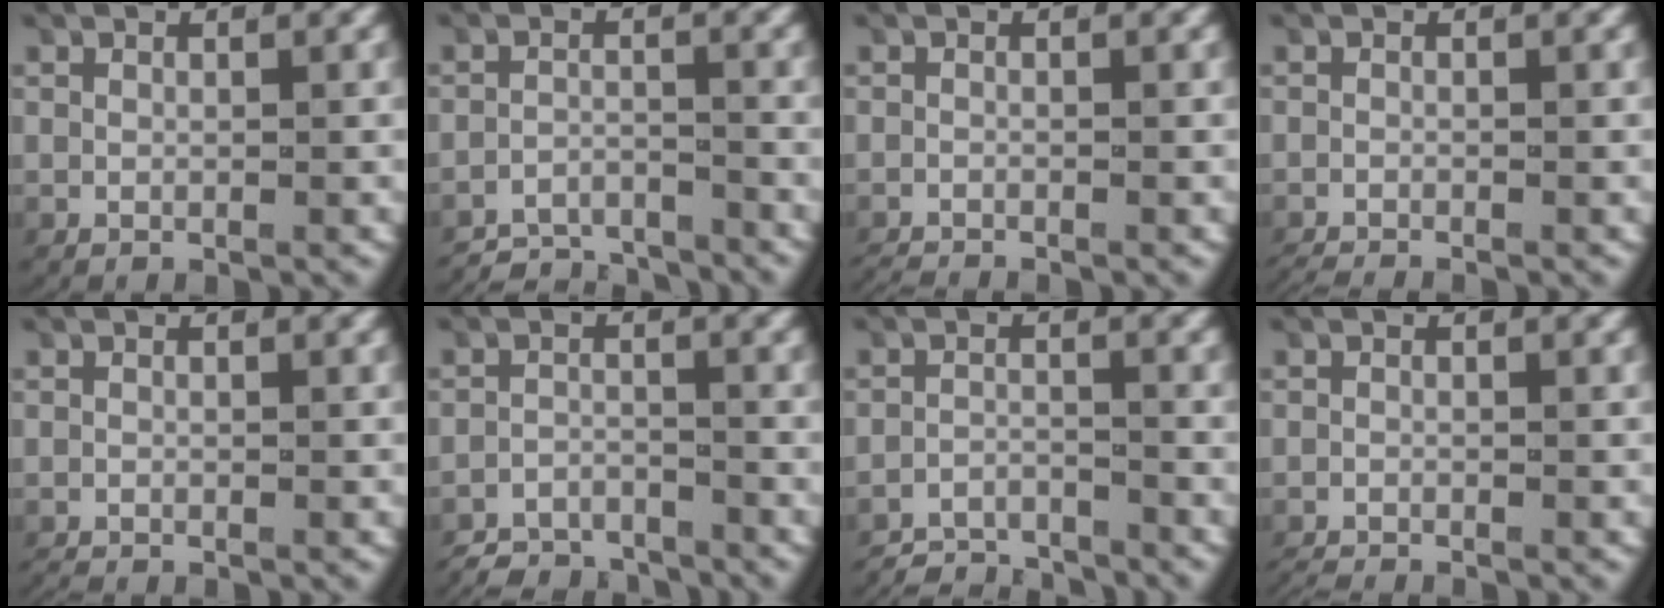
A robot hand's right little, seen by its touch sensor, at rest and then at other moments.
{"total": 5.2, "force": [-5.0, 1.4, 0.6], "torque": [-0.001, -0.015, -0.085]}
{"total": 1.6, "force": [-1.6, 0.2, 0.1], "torque": [-0.010, -0.010, -0.024]}
{"total": 2.1, "force": [-2.1, 0.5, 0.3], "torque": [-0.010, -0.010, -0.032]}
{"total": 0.9, "force": [-0.9, 0.0, 0.0], "torque": [-0.006, -0.008, -0.014]}
{"total": 4.7, "force": [-4.4, 1.5, 0.2], "torque": [0.005, -0.013, -0.079]}
{"total": 4.7, "force": [-4.6, 0.6, 0.1], "torque": [0.000, -0.021, -0.074]}
{"total": 1.9, "force": [-1.8, 0.3, 0.2], "torque": [-0.009, -0.010, -0.028]}